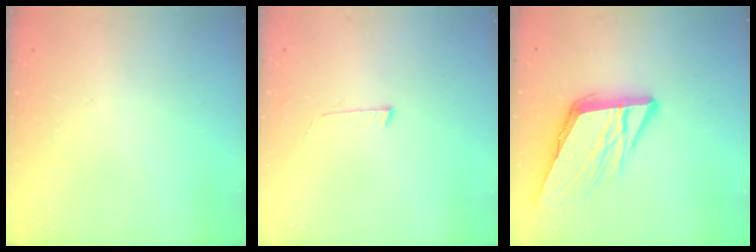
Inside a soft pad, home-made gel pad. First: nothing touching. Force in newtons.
{"total": 4.2, "press": 4.2, "slide": 0.4}
{"total": 13.7, "press": 13.4, "slide": 2.6}